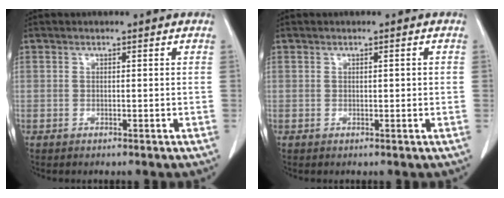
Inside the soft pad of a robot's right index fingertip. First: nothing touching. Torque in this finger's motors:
{"motor_torque": [-0.15, 0.12, -0.07, -0.01]}